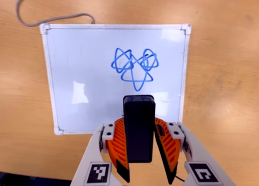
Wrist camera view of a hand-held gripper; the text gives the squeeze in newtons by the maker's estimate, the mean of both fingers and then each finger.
{"total": 5.8, "left": 5.0, "right": 6.5}